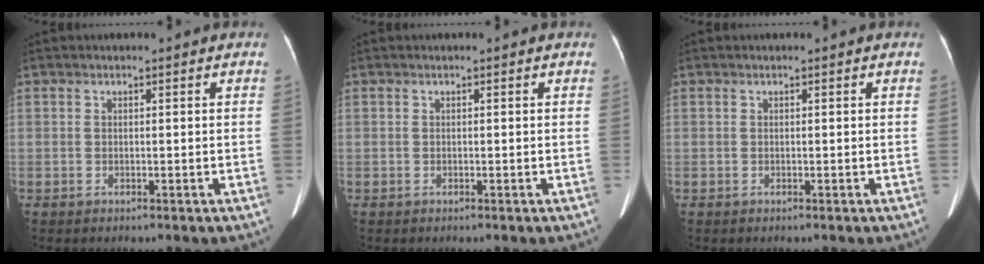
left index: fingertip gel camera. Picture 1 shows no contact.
{"total": 0.0}
{"total": 0.0}